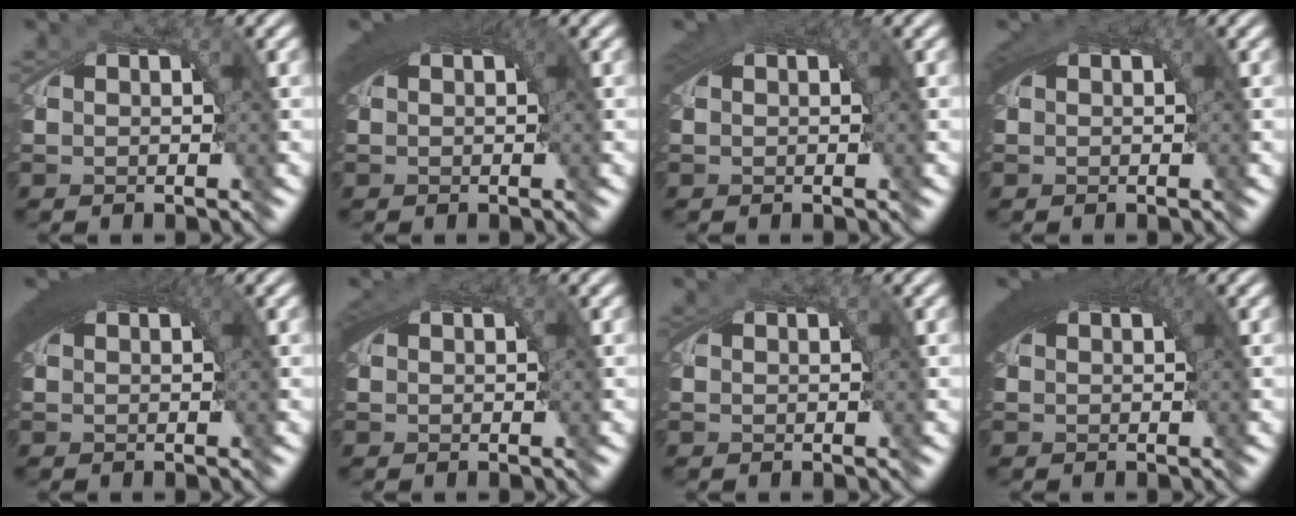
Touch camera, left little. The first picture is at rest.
{"total": 5.1, "force": [1.1, 2.1, 4.5], "torque": [-0.066, 0.006, 0.018]}
{"total": 3.0, "force": [0.8, 1.4, 2.6], "torque": [-0.043, 0.002, 0.013]}
{"total": 2.9, "force": [0.5, 1.4, 2.5], "torque": [-0.043, -0.001, 0.011]}
{"total": 5.7, "force": [1.3, 2.4, 5.1], "torque": [-0.076, 0.007, 0.020]}
{"total": 2.6, "force": [0.3, 1.4, 2.2], "torque": [-0.039, -0.002, 0.008]}
{"total": 0.7, "force": [0.2, 0.4, 0.5], "torque": [-0.010, -0.001, 0.004]}
{"total": 5.9, "force": [1.3, 2.4, 5.2], "torque": [-0.077, 0.008, 0.020]}